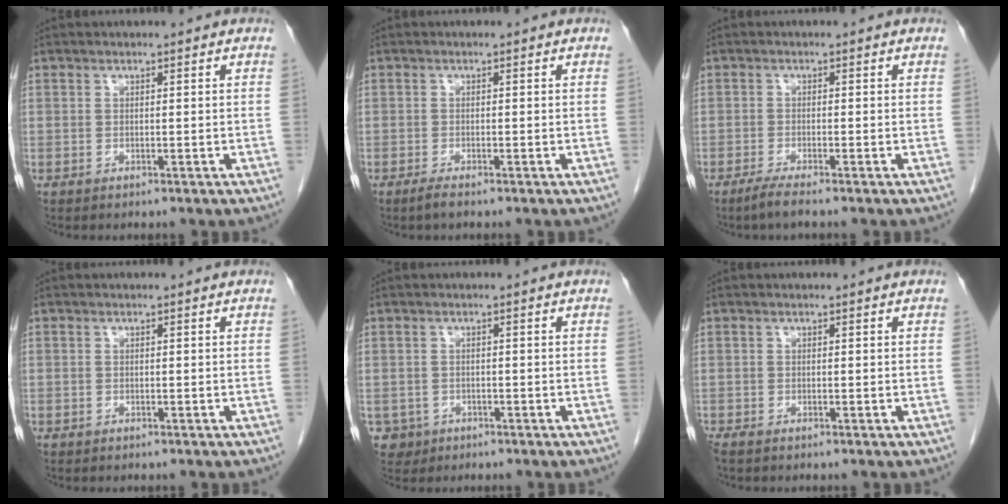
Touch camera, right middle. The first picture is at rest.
{"total": 1.3, "force": [-1.0, -0.1, 0.8], "torque": [-0.024, -0.004, -0.021]}
{"total": 2.4, "force": [-1.9, -0.3, 1.4], "torque": [-0.037, -0.006, -0.040]}
{"total": 0.5, "force": [-0.4, 0.3, 0.0], "torque": [-0.006, 0.002, -0.008]}
{"total": 2.9, "force": [-1.5, 2.4, 0.0], "torque": [0.001, 0.009, -0.024]}
{"total": 1.2, "force": [-1.0, 0.3, 0.5], "torque": [-0.016, -0.005, -0.019]}